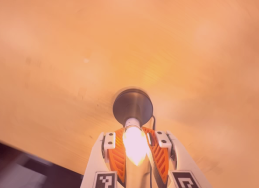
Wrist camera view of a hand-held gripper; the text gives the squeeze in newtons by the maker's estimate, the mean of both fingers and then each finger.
{"total": 22.7, "left": 24.8, "right": 20.5}